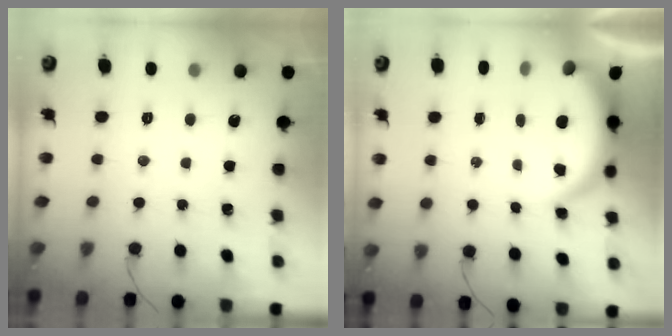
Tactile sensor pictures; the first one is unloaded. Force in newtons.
{"total": 5.1, "press": 5.1, "slide": 0.4}